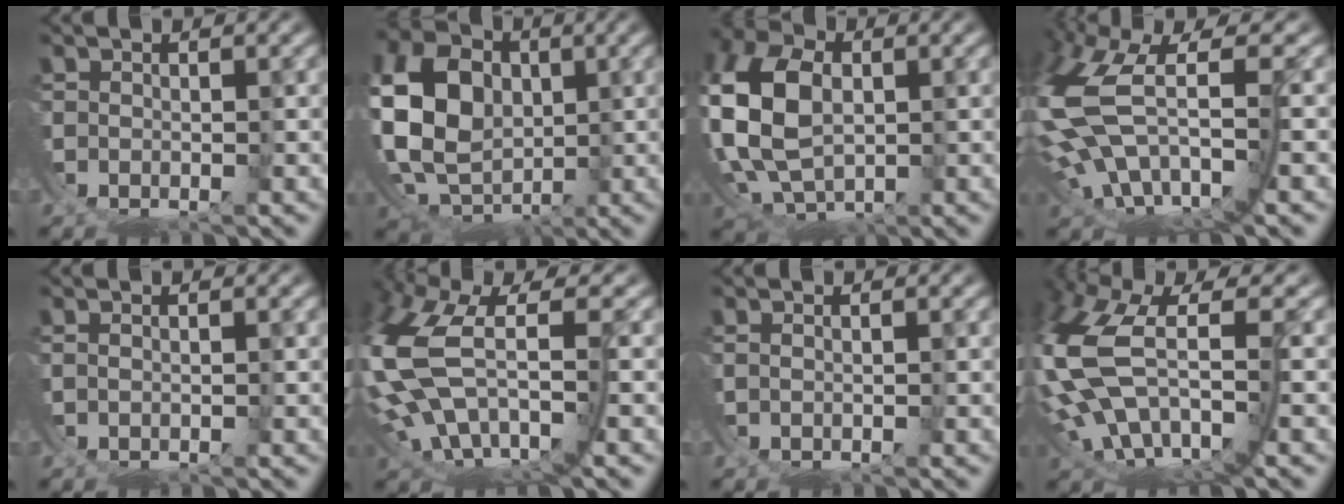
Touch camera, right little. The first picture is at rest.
{"total": 12.4, "force": [0.4, 9.5, 8.0], "torque": [-0.174, -0.038, 0.017]}
{"total": 9.2, "force": [0.3, 6.5, 6.5], "torque": [-0.178, -0.039, 0.032]}
{"total": 9.0, "force": [0.1, 5.2, 7.4], "torque": [-0.182, -0.016, 0.011]}
{"total": 0.0}
{"total": 8.2, "force": [0.0, 4.5, 6.9], "torque": [-0.179, -0.018, 0.014]}
{"total": 0.6, "force": [0.2, -0.6, 0.0], "torque": [0.005, 0.002, 0.004]}
{"total": 9.4, "force": [-0.1, 5.6, 7.5], "torque": [-0.195, -0.023, 0.013]}